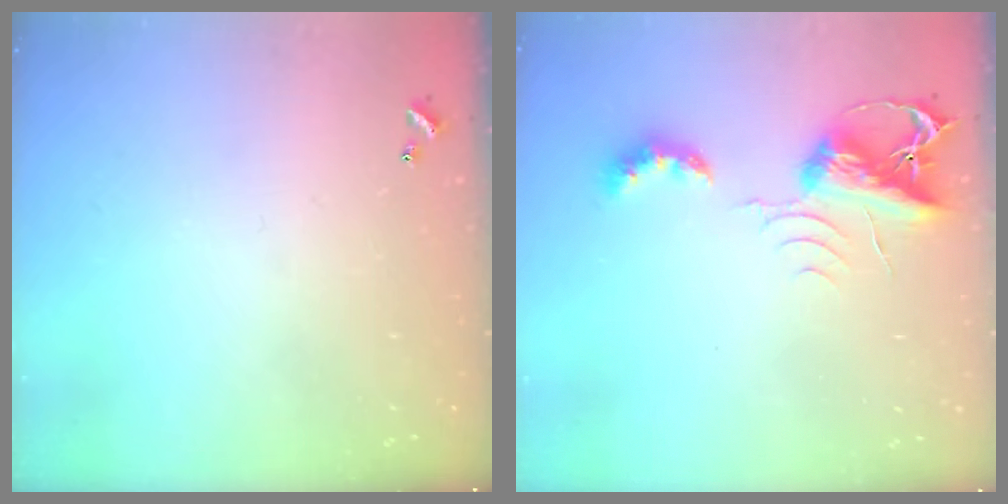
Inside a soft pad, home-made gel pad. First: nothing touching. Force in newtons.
{"total": 7.3, "press": 7.2, "slide": 0.5}